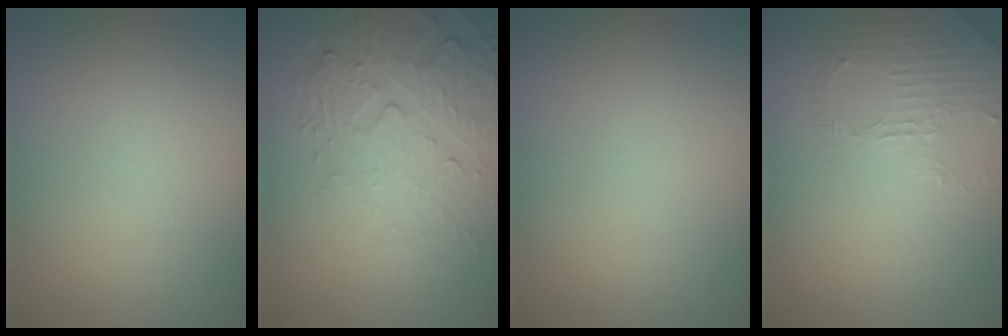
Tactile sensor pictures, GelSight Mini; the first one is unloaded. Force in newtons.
{"total": 5.4, "press": 3.7, "slide": 4.0}
{"total": 0.0}
{"total": 1.6, "press": 1.0, "slide": 1.2}